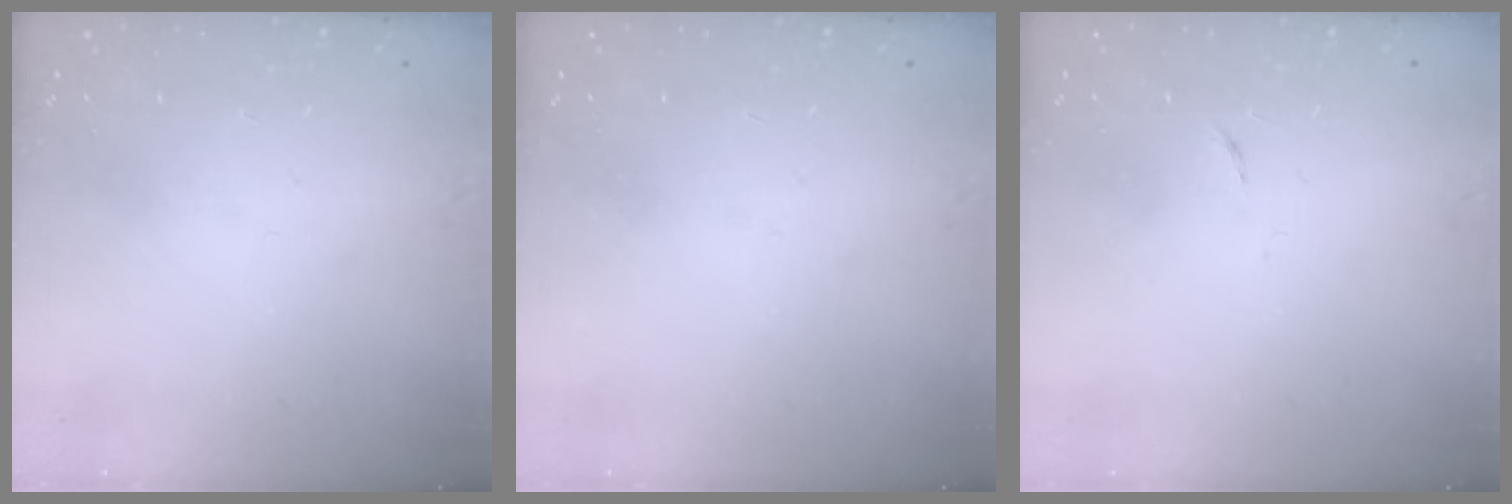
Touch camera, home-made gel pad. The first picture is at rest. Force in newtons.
{"total": 0.0}
{"total": 2.6, "press": 2.6, "slide": 0.4}